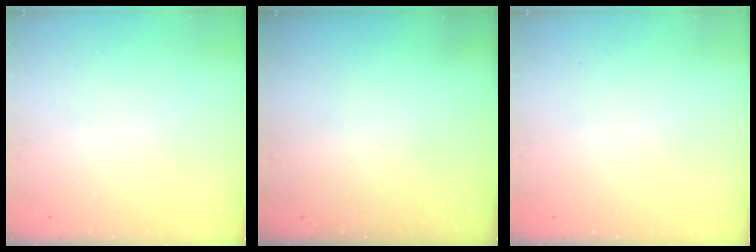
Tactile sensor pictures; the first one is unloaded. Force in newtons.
{"total": 0.0}
{"total": 2.4, "press": 2.4, "slide": 0.2}